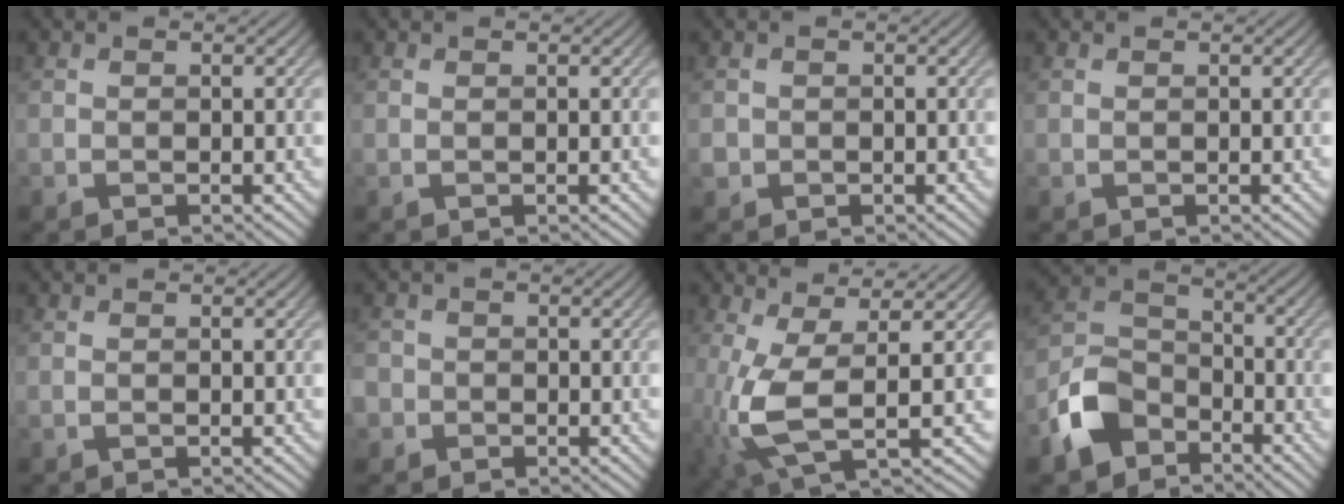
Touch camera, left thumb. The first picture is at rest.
{"total": 0.0}
{"total": 1.5, "force": [-0.4, 1.4, 0.2], "torque": [-0.002, -0.003, -0.011]}
{"total": 0.0}
{"total": 0.0}
{"total": 2.3, "force": [-0.7, 2.2, 0.3], "torque": [-0.006, 0.001, -0.026]}
{"total": 7.4, "force": [0.1, 1.9, 7.1], "torque": [-0.166, 0.006, -0.004]}
{"total": 8.9, "force": [-5.3, 5.8, 4.2], "torque": [-0.101, -0.005, -0.130]}